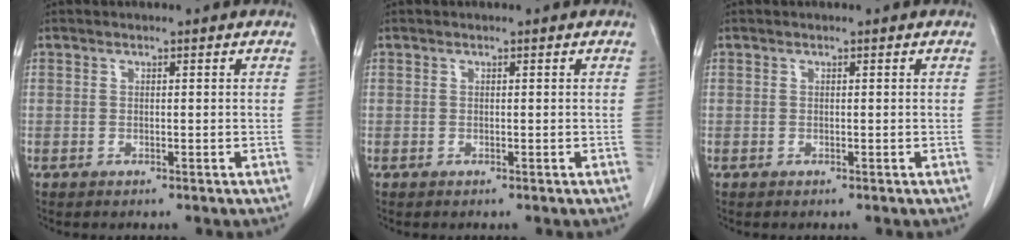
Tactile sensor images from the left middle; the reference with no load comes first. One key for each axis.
{"total": 0.0}
{"total": 0.0}